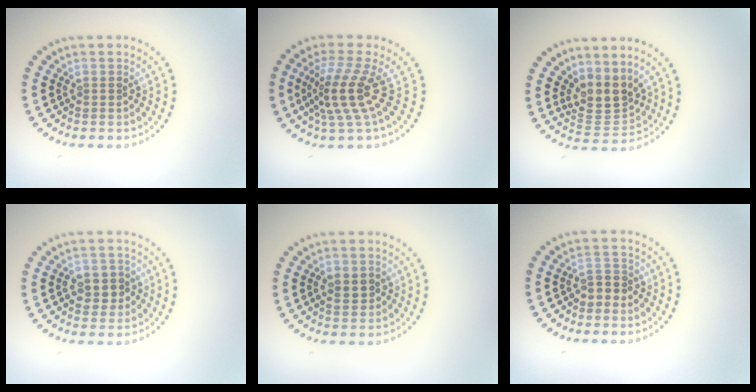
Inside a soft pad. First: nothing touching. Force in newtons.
{"total": 4.1, "press": 2.7, "slide": 3.0}
{"total": 3.4, "press": 2.6, "slide": 2.1}
{"total": 2.5, "press": 2.4, "slide": 0.3}
{"total": 1.6, "press": 1.6, "slide": 0.1}
{"total": 1.7, "press": 1.6, "slide": 0.8}